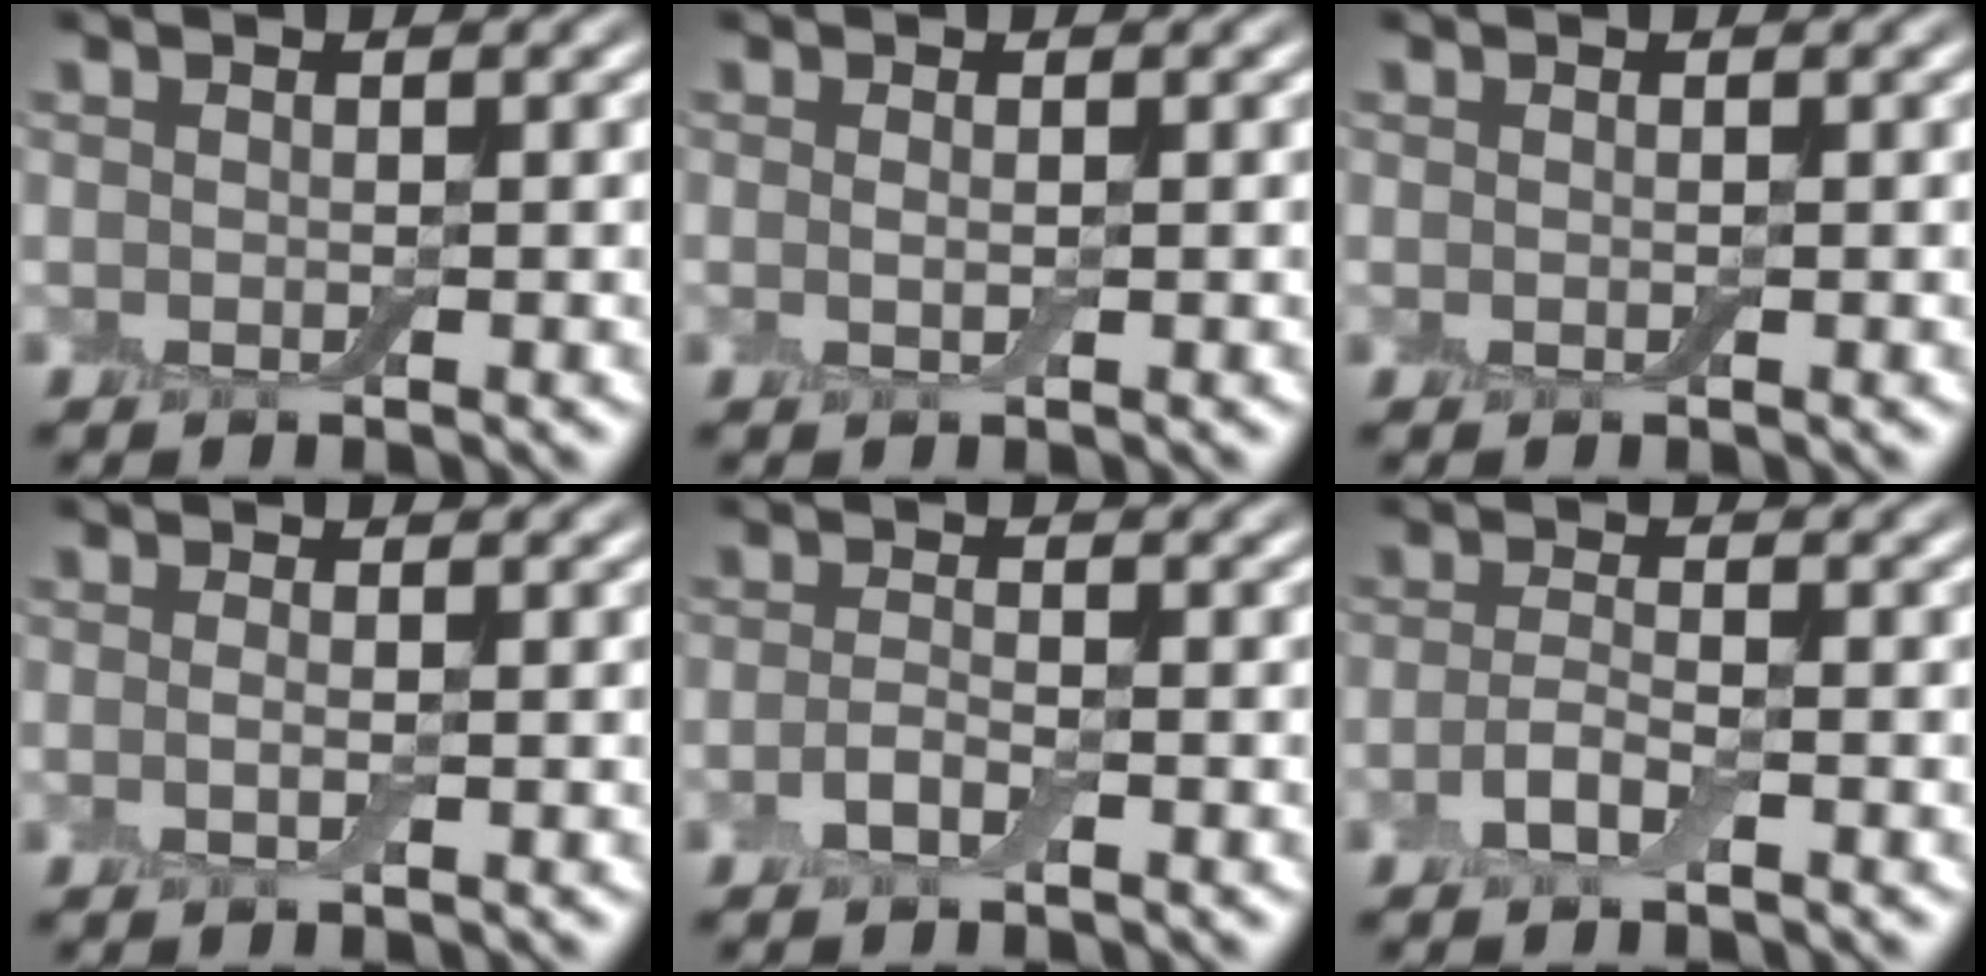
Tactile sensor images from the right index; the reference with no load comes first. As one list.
[{"total": 0.5, "force": [0.2, 0.2, 0.5], "torque": [-0.013, -0.001, 0.002]}, {"total": 0.0}, {"total": 0.6, "force": [-0.1, 0.1, 0.6], "torque": [-0.015, -0.002, -0.003]}, {"total": 1.3, "force": [-0.7, 0.4, 1.0], "torque": [-0.026, 0.004, -0.018]}, {"total": 1.9, "force": [-0.9, 0.6, 1.5], "torque": [-0.037, 0.005, -0.025]}]